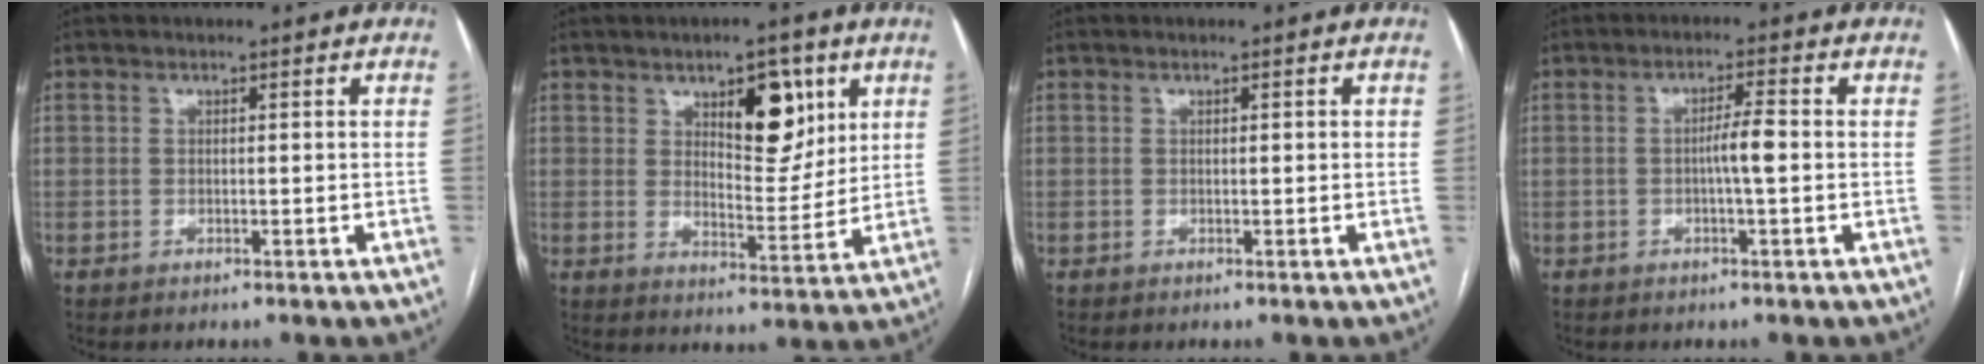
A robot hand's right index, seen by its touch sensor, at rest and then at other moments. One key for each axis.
{"total": 9.3, "fx": 4.5, "fy": 3.8, "fz": 7.2, "tx": -0.103, "ty": 0.000, "tz": 0.072}
{"total": 0.5, "fx": 0.1, "fy": 0.1, "fz": 0.5, "tx": -0.007, "ty": 0.001, "tz": 0.001}
{"total": 3.4, "fx": -0.4, "fy": -0.1, "fz": 3.4, "tx": -0.058, "ty": 0.001, "tz": -0.008}